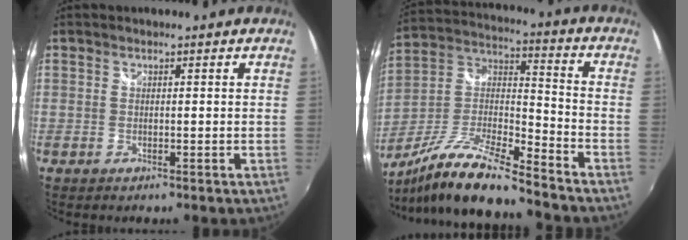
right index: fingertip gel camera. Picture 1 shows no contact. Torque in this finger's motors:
{"motor_torque": [0.91, -0.91, 0.19, 0.10]}